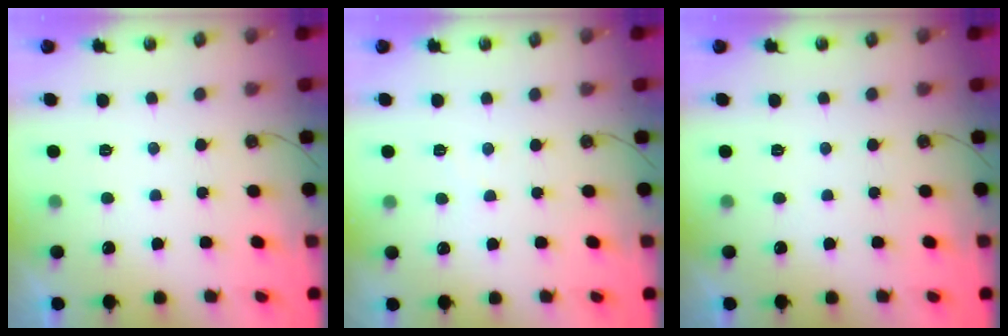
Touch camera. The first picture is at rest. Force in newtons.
{"total": 2.6, "press": 2.6, "slide": 0.4}
{"total": 0.0}